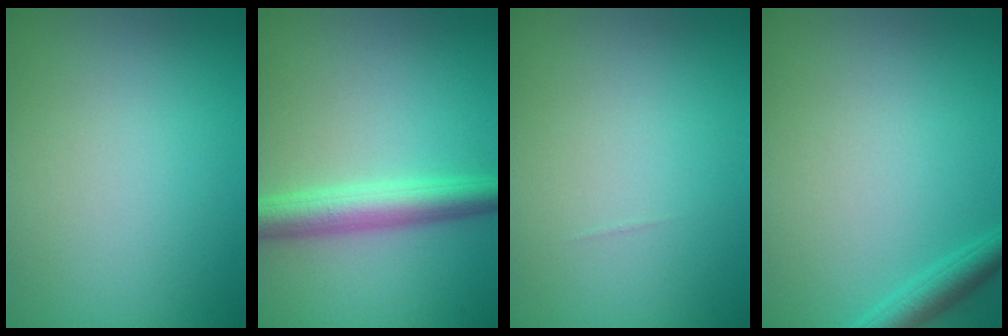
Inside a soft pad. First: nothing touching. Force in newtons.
{"total": 4.2, "press": 4.2, "slide": 0.0}
{"total": 0.0}
{"total": 2.0, "press": 2.0, "slide": 0.1}